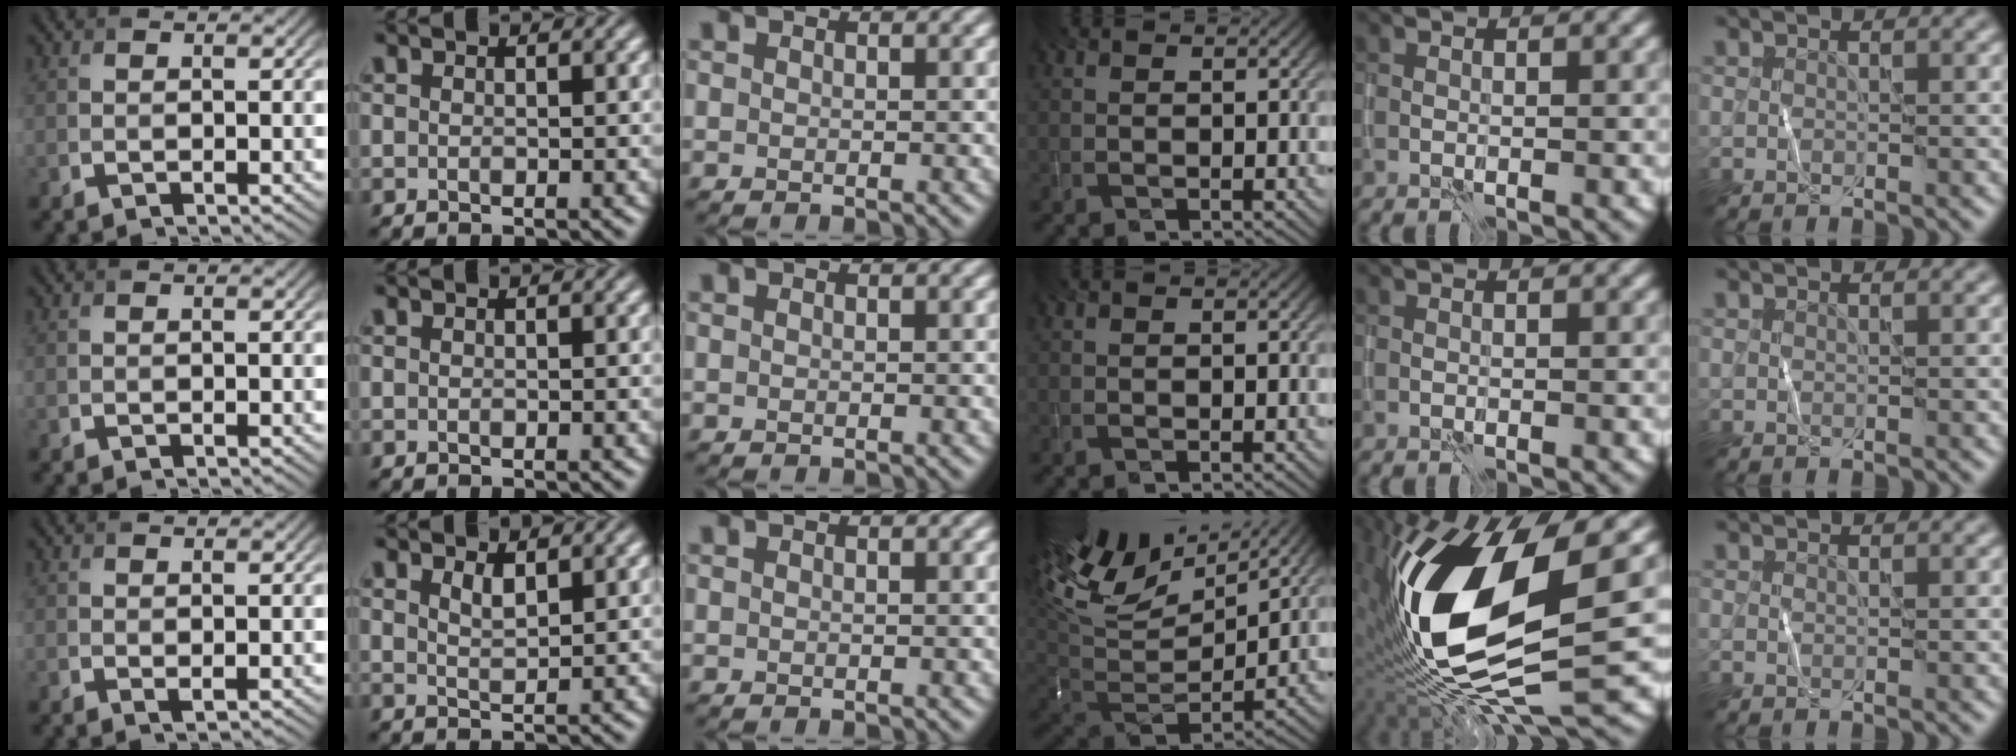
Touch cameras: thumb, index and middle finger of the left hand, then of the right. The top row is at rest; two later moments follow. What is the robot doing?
{"motion": "wipe", "object": "whiteboard"}